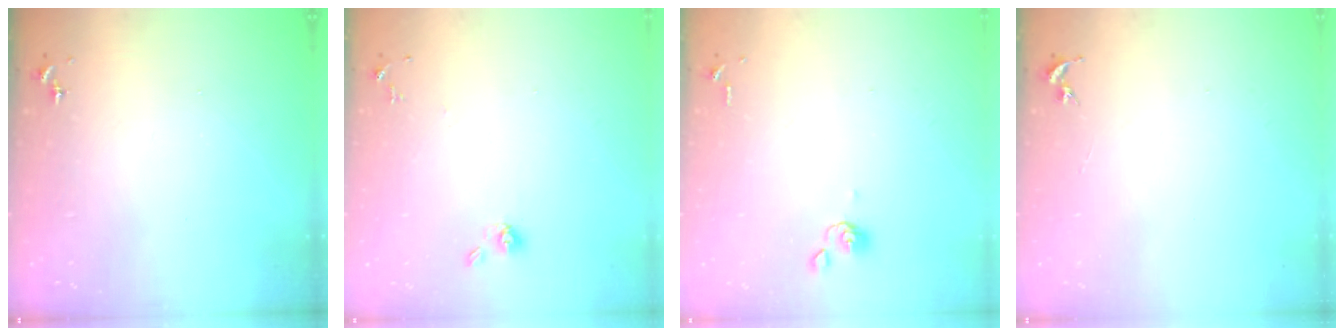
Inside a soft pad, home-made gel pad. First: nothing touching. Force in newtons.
{"total": 6.5, "press": 6.4, "slide": 1.5}
{"total": 4.9, "press": 4.8, "slide": 0.9}
{"total": 0.0}